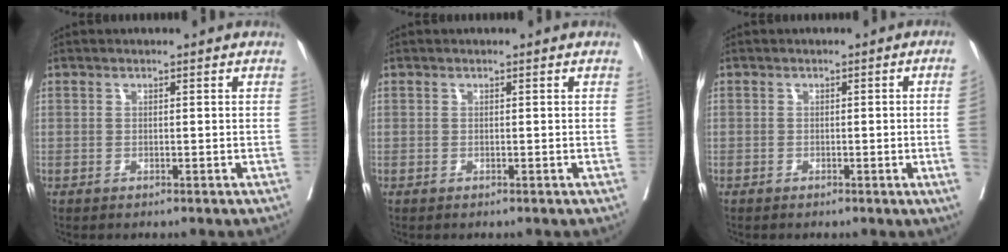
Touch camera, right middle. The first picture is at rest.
{"total": 0.0}
{"total": 3.2, "force": [-0.5, -1.3, 2.9], "torque": [-0.034, -0.004, -0.005]}